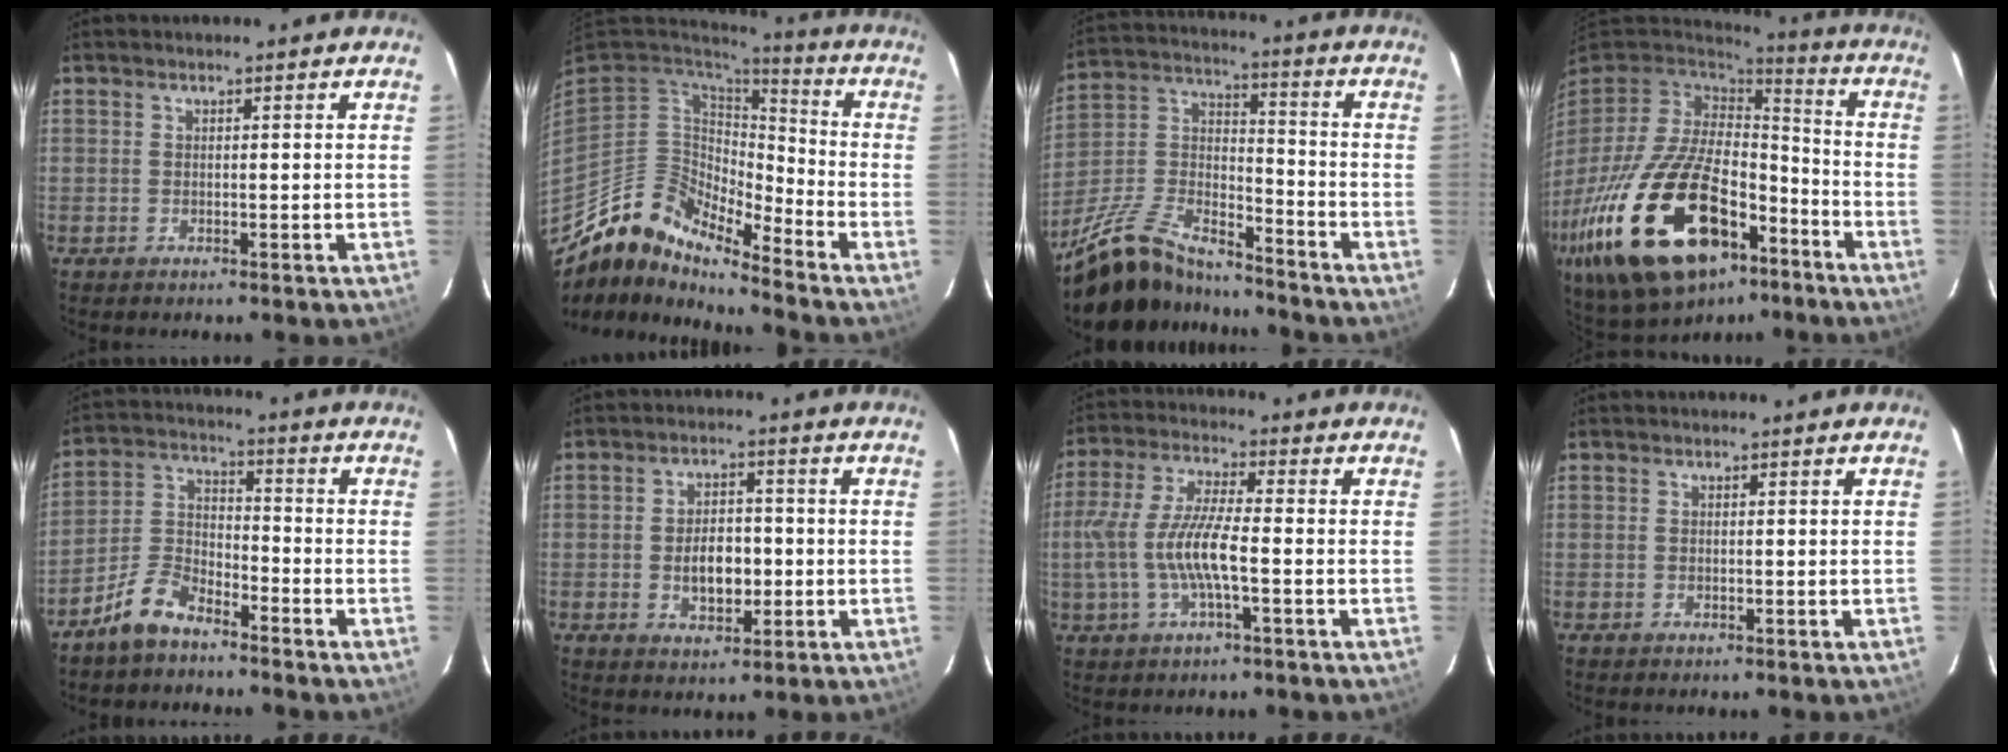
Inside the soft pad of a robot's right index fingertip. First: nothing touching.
{"total": 12.0, "force": [-10.3, 3.4, 5.0], "torque": [-0.079, 0.002, -0.213]}
{"total": 17.6, "force": [-14.6, 6.0, 7.9], "torque": [-0.180, 0.013, -0.263]}
{"total": 32.5, "force": [-16.0, 17.1, 22.5], "torque": [-0.465, -0.026, -0.247]}
{"total": 7.9, "force": [-6.1, 3.4, 3.8], "torque": [-0.096, 0.020, -0.123]}
{"total": 6.8, "force": [-1.2, 4.1, 5.3], "torque": [-0.101, 0.005, -0.013]}
{"total": 11.0, "force": [-2.2, 2.3, 10.5], "torque": [-0.222, -0.001, -0.040]}
{"total": 0.0}